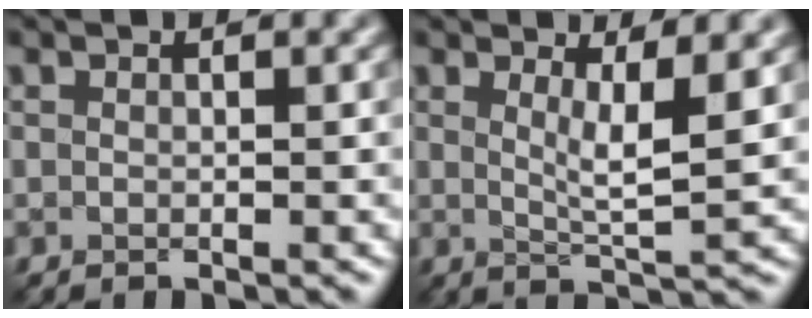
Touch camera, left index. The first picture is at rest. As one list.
[{"total": 3.7, "force": [1.1, 0.8, 3.4], "torque": [-0.056, -0.012, 0.019]}]